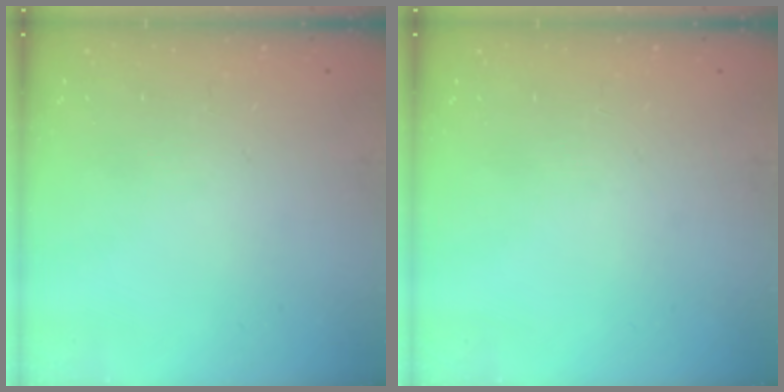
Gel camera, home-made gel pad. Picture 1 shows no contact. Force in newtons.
{"total": 0.0}